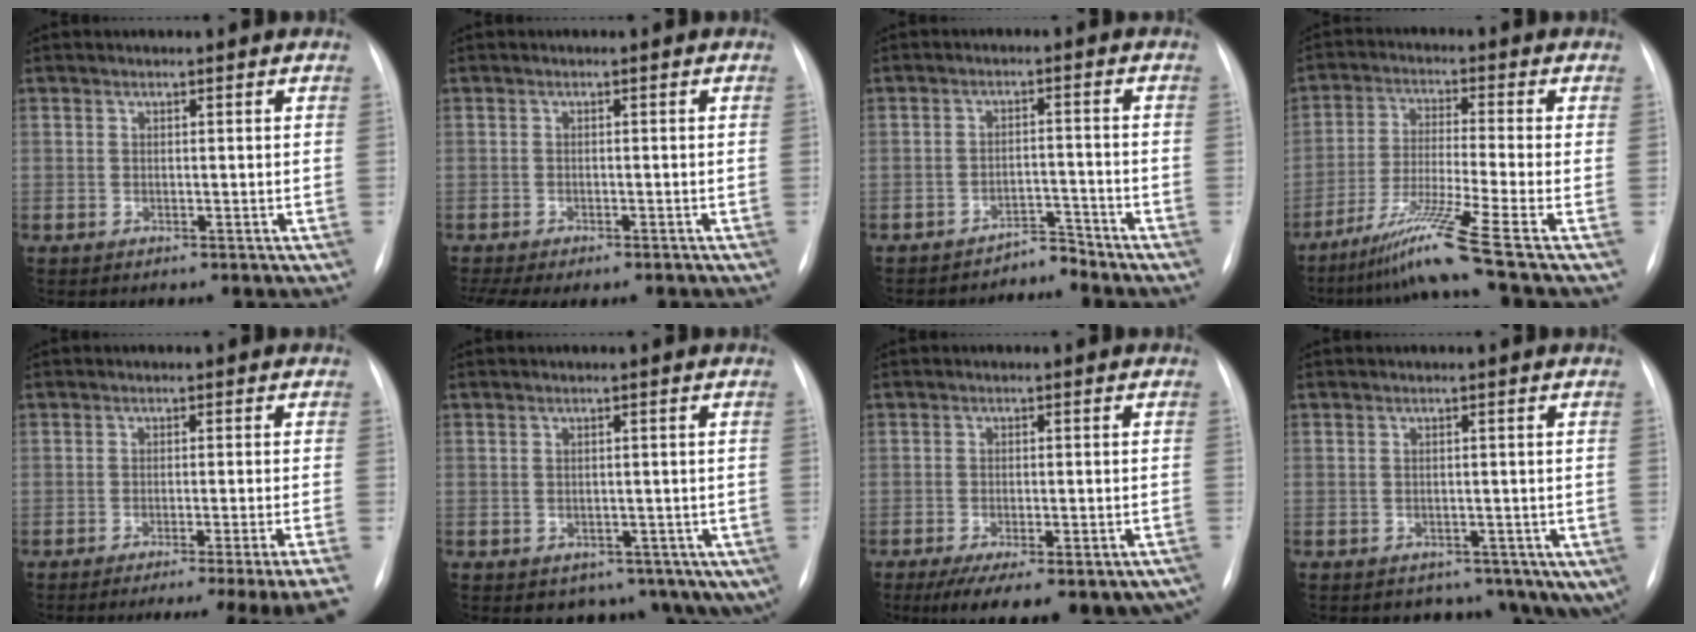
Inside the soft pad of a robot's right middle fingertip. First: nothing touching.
{"total": 8.1, "force": [-6.5, 2.4, 4.1], "torque": [-0.065, 0.007, -0.092]}
{"total": 3.2, "force": [-3.2, 0.0, -0.7], "torque": [0.020, 0.001, -0.049]}
{"total": 10.7, "force": [-7.1, -3.0, 7.5], "torque": [-0.143, -0.037, -0.129]}
{"total": 13.2, "force": [-11.0, -2.8, 6.7], "torque": [-0.053, -0.027, -0.143]}
{"total": 8.5, "force": [-4.7, 5.8, 4.1], "torque": [-0.031, 0.014, -0.057]}
{"total": 18.0, "force": [-13.3, 6.1, 10.4], "torque": [-0.122, -0.005, -0.167]}
{"total": 8.2, "force": [-5.0, 5.7, 3.3], "torque": [-0.030, 0.011, -0.057]}